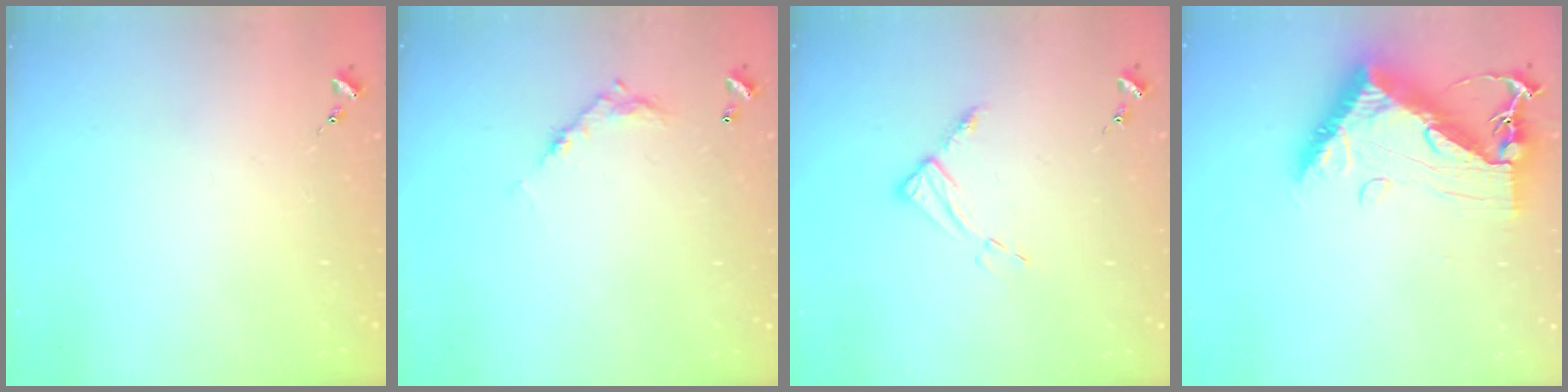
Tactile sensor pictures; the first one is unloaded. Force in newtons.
{"total": 8.4, "press": 8.4, "slide": 0.4}
{"total": 7.7, "press": 7.7, "slide": 0.6}
{"total": 14.1, "press": 14.0, "slide": 1.3}